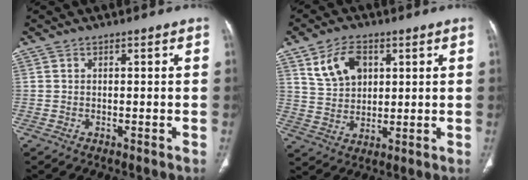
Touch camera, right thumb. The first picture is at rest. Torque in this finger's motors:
{"motor_torque": [-0.39, 0.51, -0.05, 0.07, 0.06]}